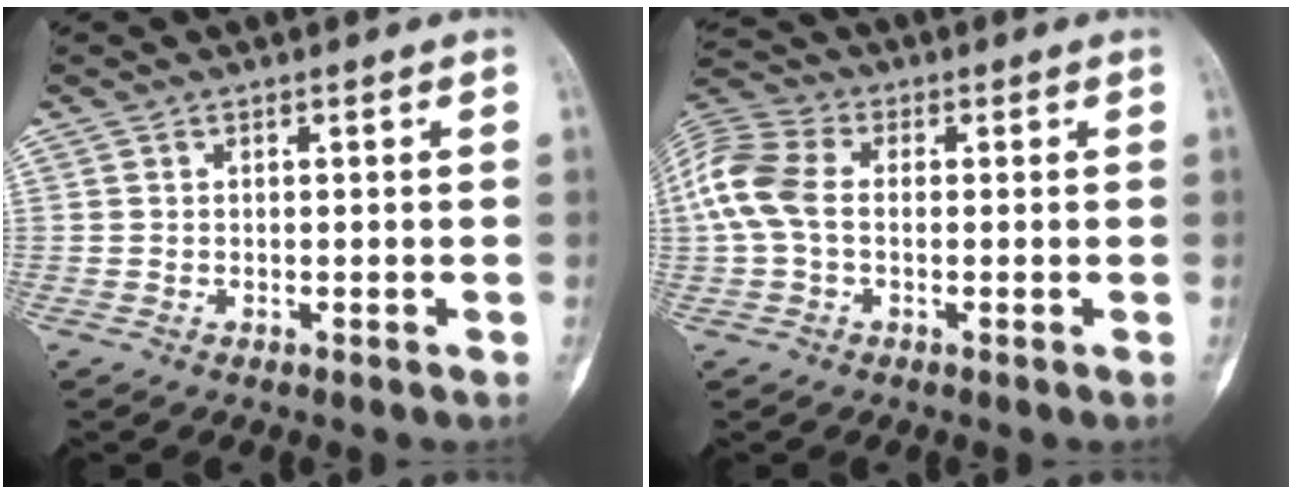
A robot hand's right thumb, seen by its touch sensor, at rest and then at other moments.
{"total": 10.0, "force": [0.0, 6.8, 7.3], "torque": [-0.164, 0.023, -0.011]}